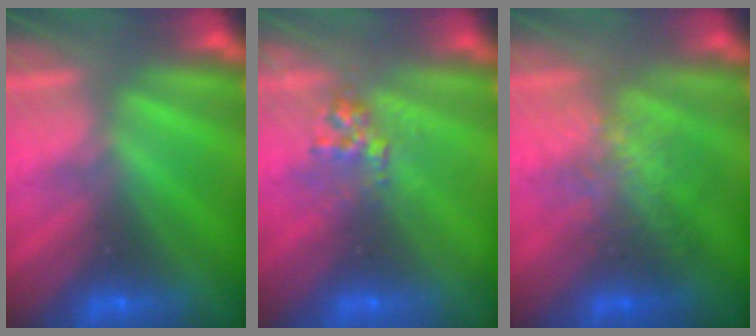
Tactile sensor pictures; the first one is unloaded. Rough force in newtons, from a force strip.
{"total": 2.6}
{"total": 2.7}